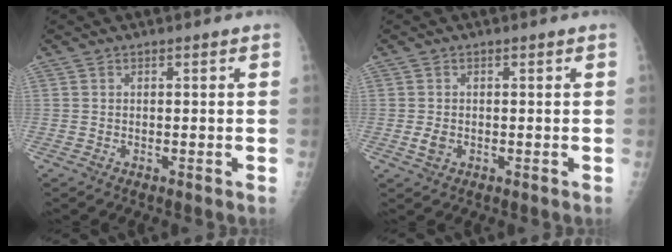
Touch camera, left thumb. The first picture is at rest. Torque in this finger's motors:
{"motor_torque": [-0.24, 0.24, 0.25, 0.01, 0.00]}